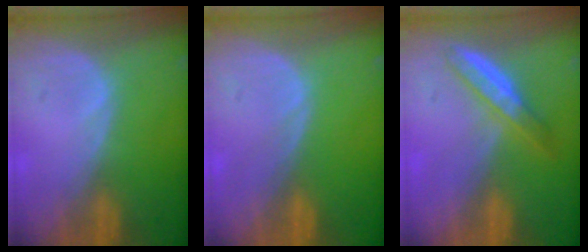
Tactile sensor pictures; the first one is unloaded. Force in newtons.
{"total": 0.0}
{"total": 4.9, "press": 4.5, "slide": 1.9}